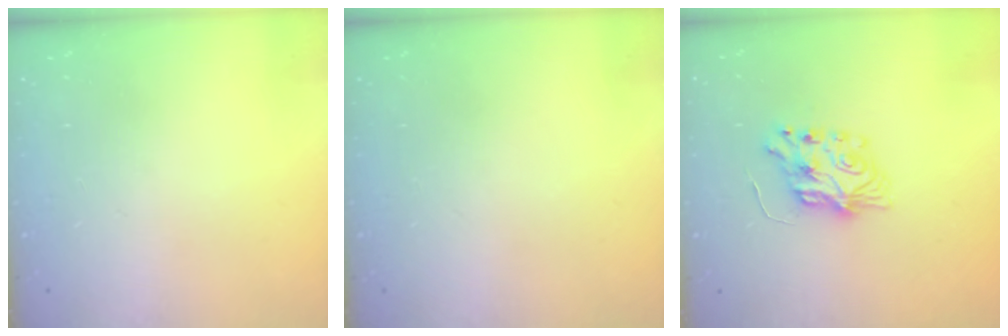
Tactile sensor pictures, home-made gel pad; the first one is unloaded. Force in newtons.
{"total": 0.0}
{"total": 7.3, "press": 7.3, "slide": 0.3}